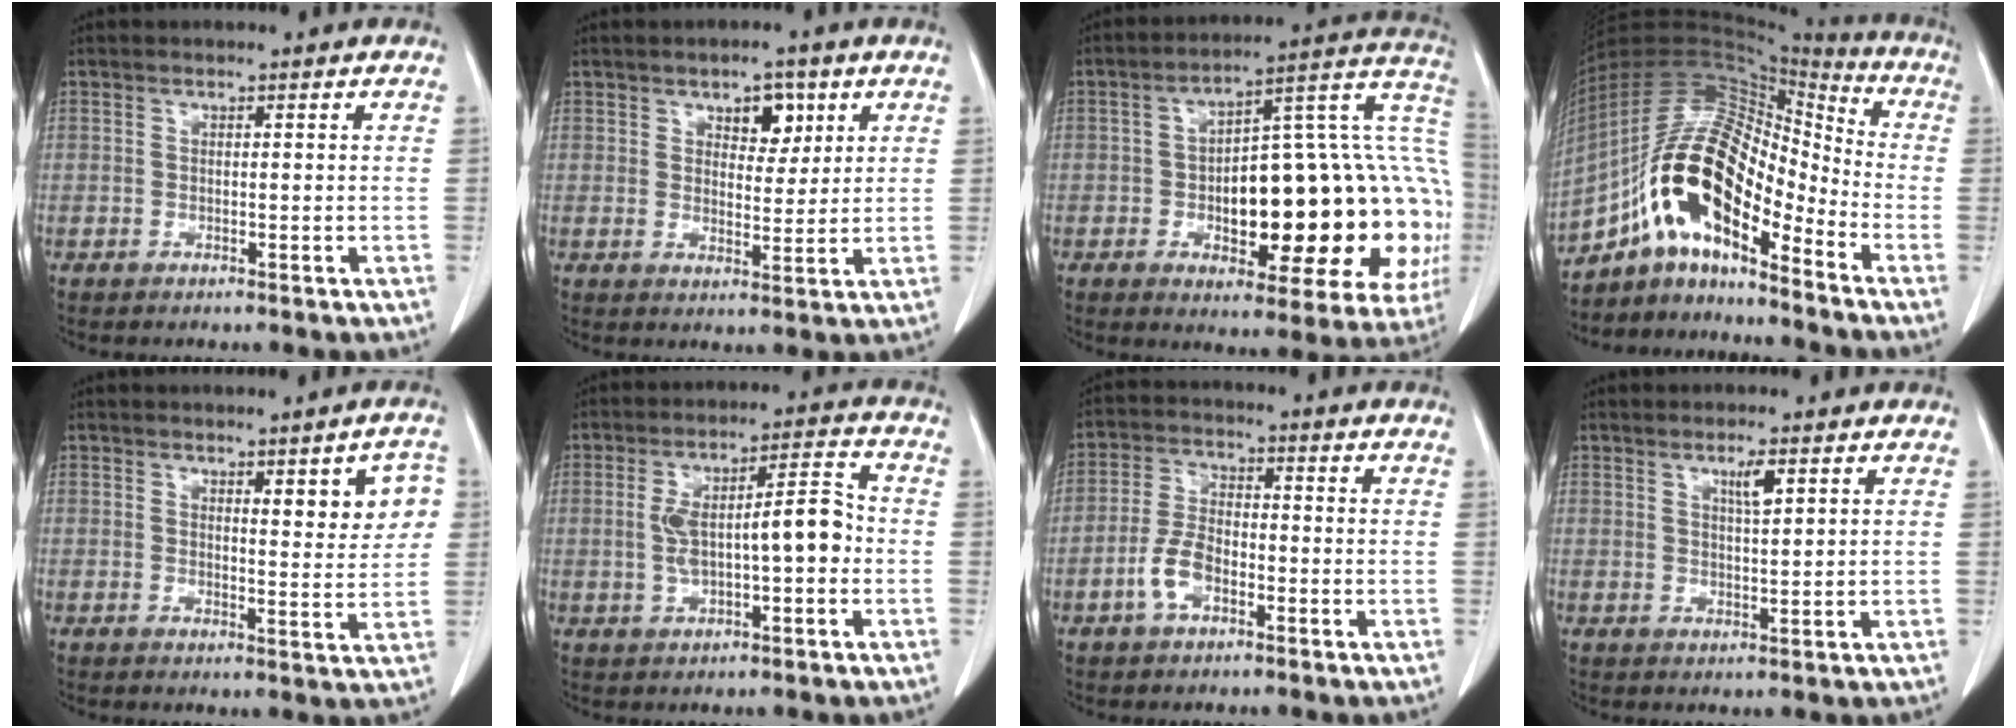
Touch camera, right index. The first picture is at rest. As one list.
[{"total": 4.6, "force": [2.4, 2.4, 3.1], "torque": [-0.039, 0.004, 0.036]}, {"total": 28.5, "force": [-3.7, 9.1, 26.8], "torque": [-0.280, 0.048, -0.033]}, {"total": 17.5, "force": [-10.3, 5.7, 13.0], "torque": [-0.251, 0.039, -0.181]}, {"total": 6.4, "force": [2.3, 1.8, 5.7], "torque": [-0.062, 0.002, 0.027]}, {"total": 9.6, "force": [-0.8, 2.7, 9.2], "torque": [-0.165, 0.031, -0.009]}, {"total": 5.8, "force": [-2.7, 2.9, 4.3], "torque": [-0.096, 0.009, -0.055]}, {"total": 2.6, "force": [1.4, 0.1, 2.2], "torque": [-0.039, -0.003, 0.024]}]